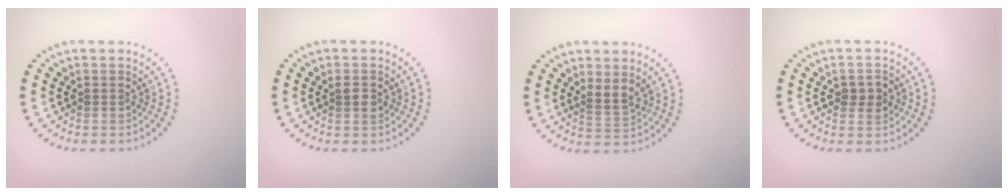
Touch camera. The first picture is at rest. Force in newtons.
{"total": 1.3, "press": 1.3, "slide": 0.3}
{"total": 1.7, "press": 1.4, "slide": 0.9}
{"total": 1.6, "press": 1.6, "slide": 0.1}